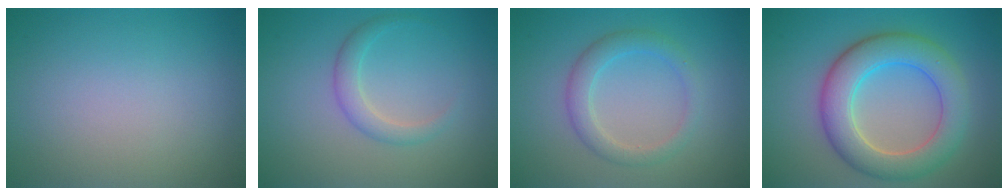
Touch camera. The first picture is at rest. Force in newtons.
{"total": 2.0, "press": 2.0, "slide": 0.2}
{"total": 2.7, "press": 2.7, "slide": 0.1}
{"total": 6.8, "press": 6.8, "slide": 0.2}